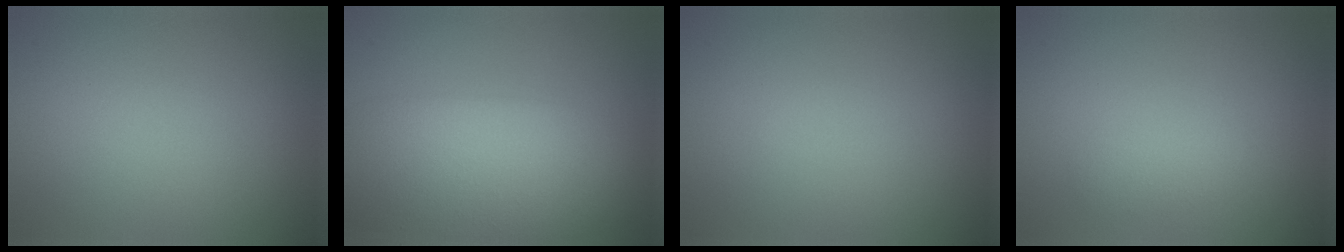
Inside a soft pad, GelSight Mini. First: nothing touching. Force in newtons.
{"total": 10.4, "press": 10.4, "slide": 0.8}
{"total": 0.0}
{"total": 1.5, "press": 1.5, "slide": 0.1}